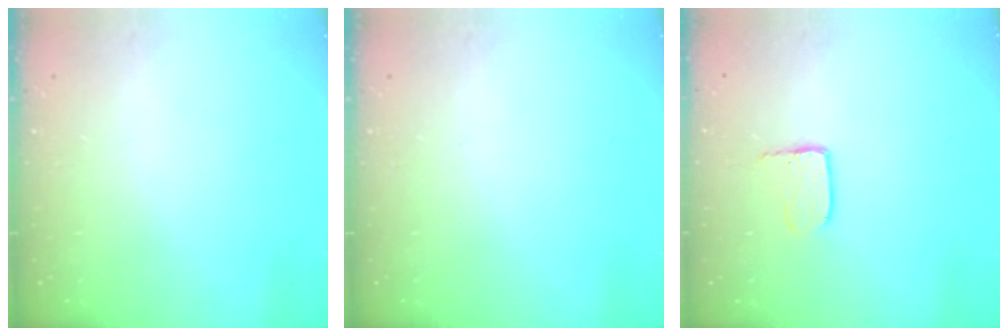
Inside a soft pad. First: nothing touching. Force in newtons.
{"total": 0.0}
{"total": 3.9, "press": 3.9, "slide": 0.4}